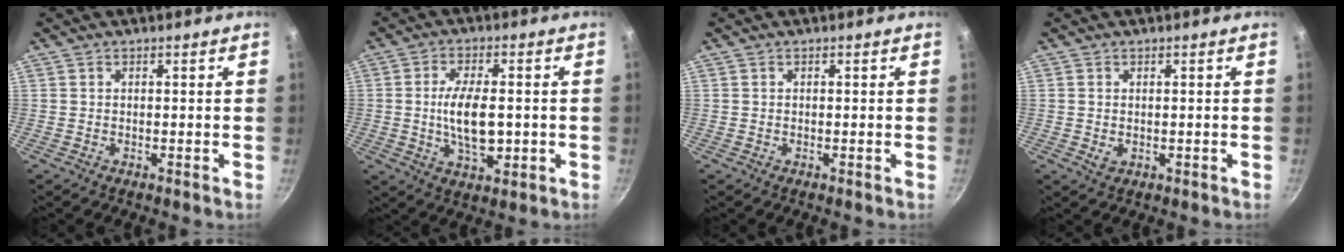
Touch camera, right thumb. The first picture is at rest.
{"total": 10.0, "force": [-0.6, 4.8, 8.8], "torque": [-0.145, 0.005, -0.008]}
{"total": 0.0}
{"total": 1.7, "force": [0.1, 1.2, 1.1], "torque": [-0.017, -0.005, 0.004]}